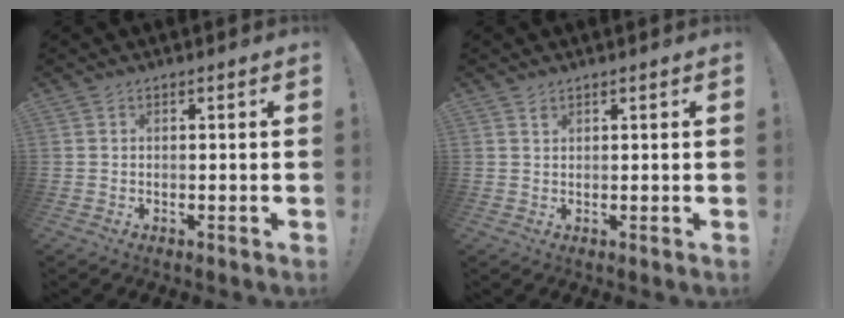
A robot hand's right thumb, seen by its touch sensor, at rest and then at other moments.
{"total": 1.0, "force": [0.8, 0.5, 0.2], "torque": [0.003, -0.003, 0.014]}